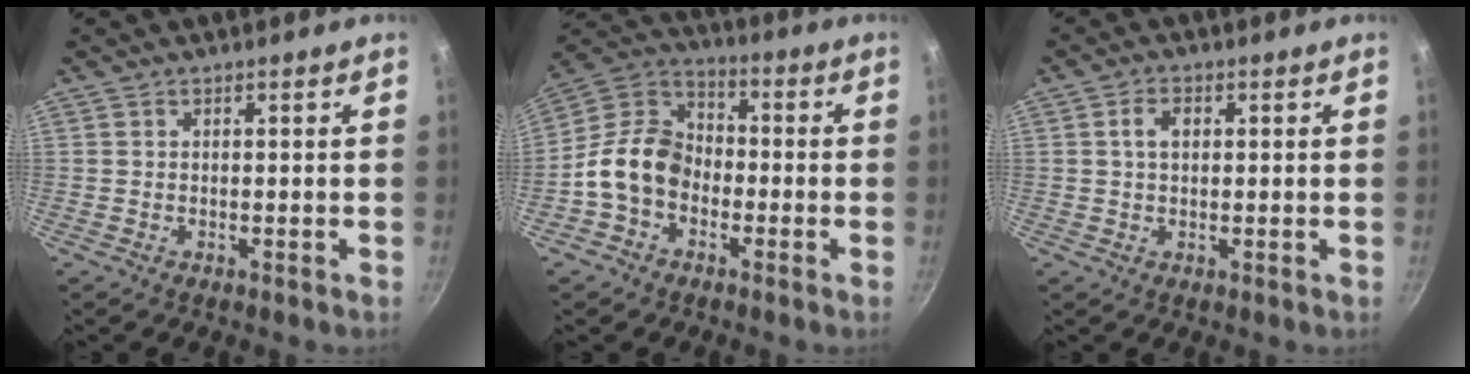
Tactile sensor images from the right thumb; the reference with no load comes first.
{"total": 12.3, "force": [-3.4, 9.3, 7.2], "torque": [-0.097, 0.043, -0.085]}
{"total": 3.3, "force": [0.6, 2.3, 2.3], "torque": [-0.029, 0.006, 0.008]}